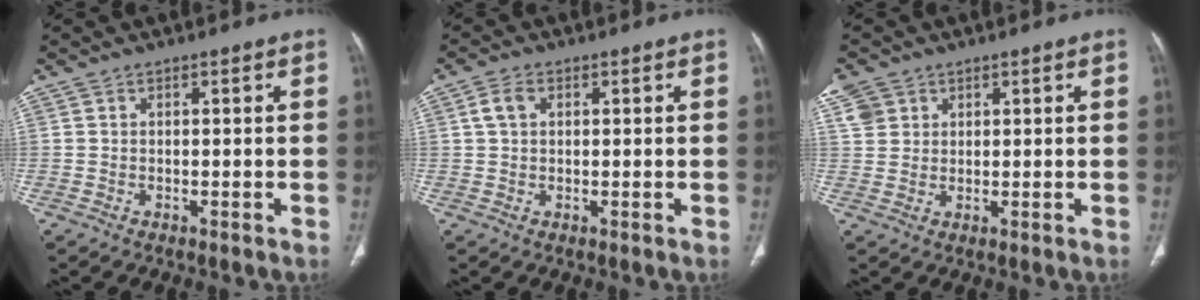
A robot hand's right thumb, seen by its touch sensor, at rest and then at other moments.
{"total": 3.1, "force": [1.0, 2.0, 2.1], "torque": [-0.045, 0.008, 0.019]}
{"total": 6.3, "force": [3.3, 5.0, 1.9], "torque": [-0.030, 0.004, 0.072]}